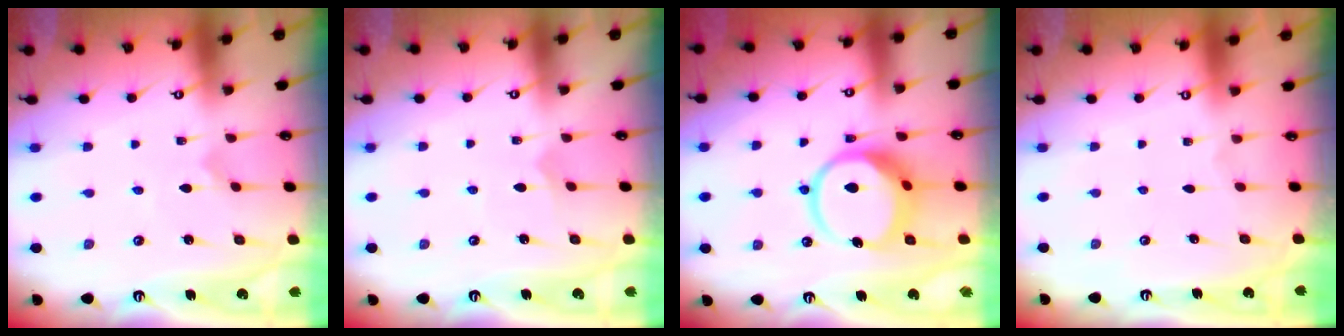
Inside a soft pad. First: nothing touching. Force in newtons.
{"total": 2.6, "press": 2.6, "slide": 0.2}
{"total": 12.0, "press": 12.0, "slide": 1.4}
{"total": 0.0}